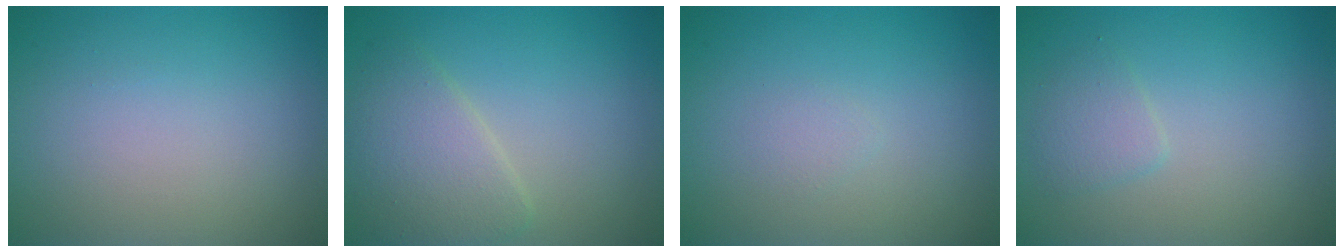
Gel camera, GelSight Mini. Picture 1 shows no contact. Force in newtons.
{"total": 4.0, "press": 4.0, "slide": 0.2}
{"total": 0.7, "press": 0.7, "slide": 0.0}
{"total": 1.6, "press": 1.6, "slide": 0.1}